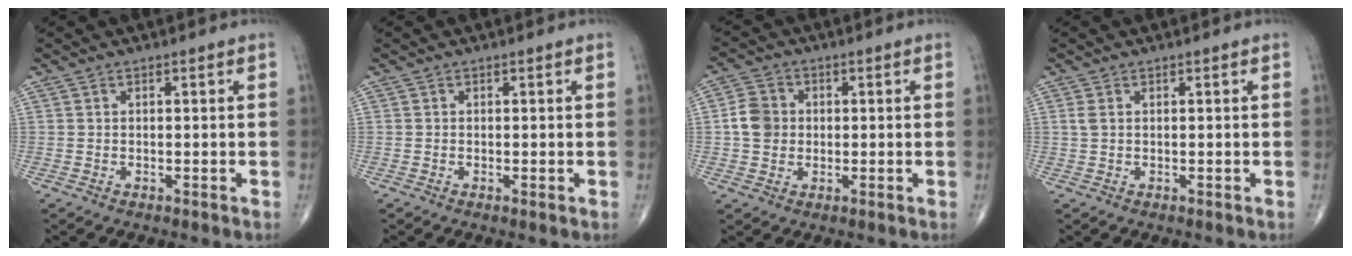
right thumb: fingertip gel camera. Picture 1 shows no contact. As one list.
[{"total": 0.5, "force": [-0.1, 0.1, 0.5], "torque": [-0.013, -0.004, -0.006]}, {"total": 5.6, "force": [0.2, 4.8, 2.8], "torque": [-0.040, 0.008, -0.002]}, {"total": 1.2, "force": [0.3, 0.7, 0.9], "torque": [-0.027, 0.007, 0.009]}]